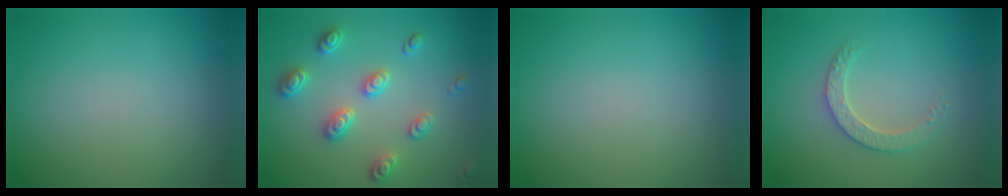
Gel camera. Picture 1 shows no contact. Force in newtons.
{"total": 3.0, "press": 2.9, "slide": 0.6}
{"total": 0.0}
{"total": 2.5, "press": 2.4, "slide": 0.7}